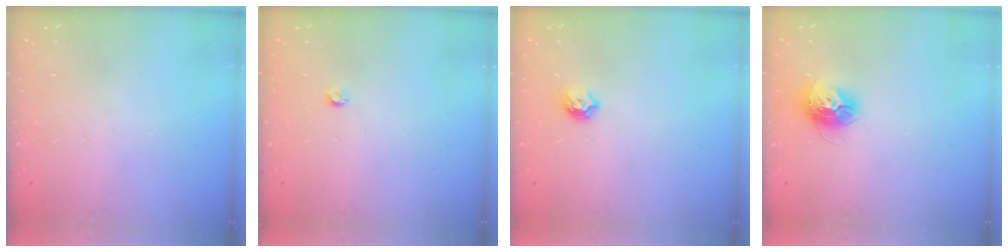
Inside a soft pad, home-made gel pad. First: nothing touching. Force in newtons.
{"total": 3.0, "press": 3.0, "slide": 0.5}
{"total": 6.6, "press": 6.5, "slide": 1.2}
{"total": 11.3, "press": 11.3, "slide": 0.9}